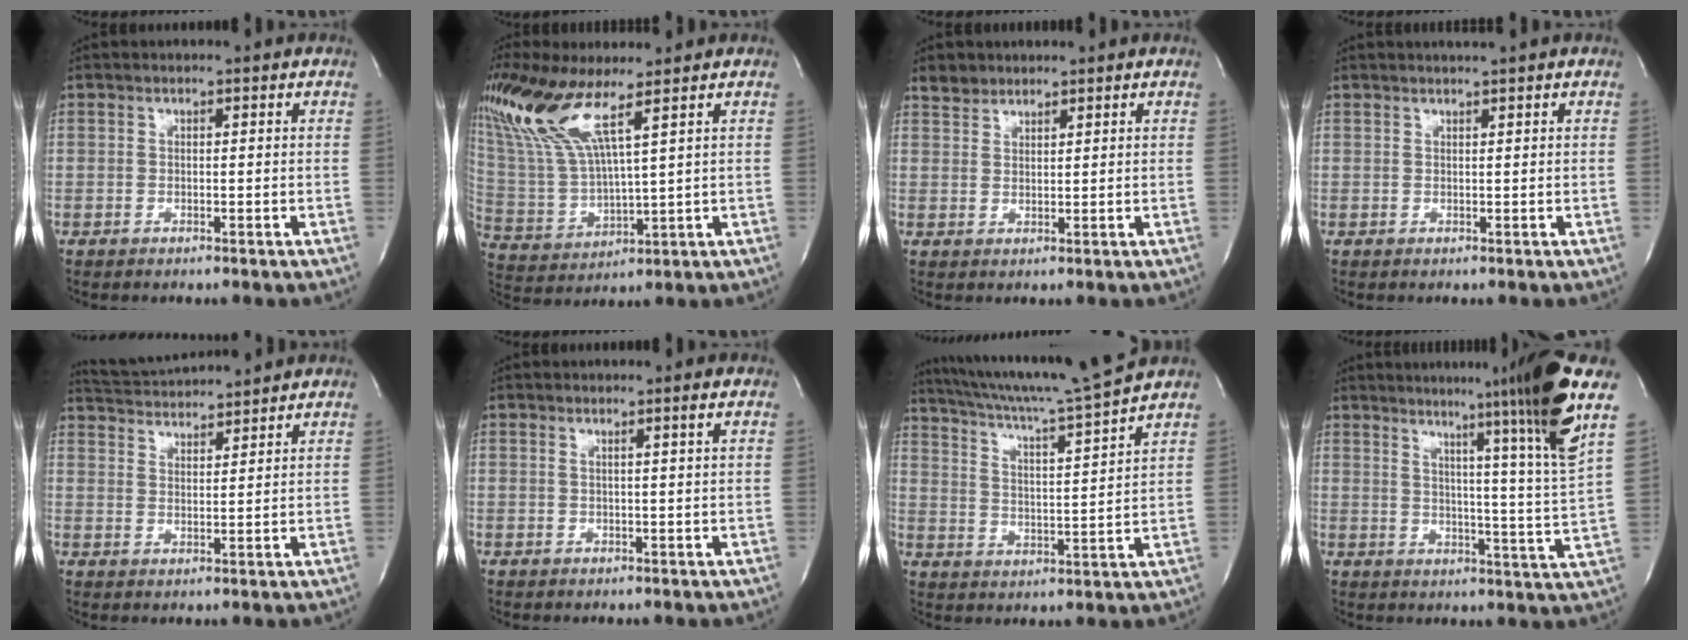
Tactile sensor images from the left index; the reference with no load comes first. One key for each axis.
{"total": 12.9, "fx": 8.0, "fy": 1.8, "fz": 10.0, "tx": -0.239, "ty": -0.005, "tz": 0.166}
{"total": 2.2, "fx": 1.9, "fy": 1.2, "fz": -0.2, "tx": -0.002, "ty": 0.004, "tz": 0.034}
{"total": 1.0, "fx": 0.9, "fy": -0.5, "fz": 0.3, "tx": -0.005, "ty": -0.005, "tz": 0.020}
{"total": 8.7, "fx": 8.4, "fy": -0.1, "fz": 1.9, "tx": -0.048, "ty": 0.022, "tz": 0.141}
{"total": 1.0, "fx": 0.3, "fy": -0.5, "fz": 0.8, "tx": -0.026, "ty": -0.010, "tz": 0.009}
{"total": 15.8, "fx": 14.2, "fy": -2.2, "fz": 6.6, "tx": -0.124, "ty": -0.025, "tz": 0.217}
{"total": 16.1, "fx": 10.1, "fy": -4.0, "fz": 11.9, "tx": -0.166, "ty": -0.054, "tz": 0.119}